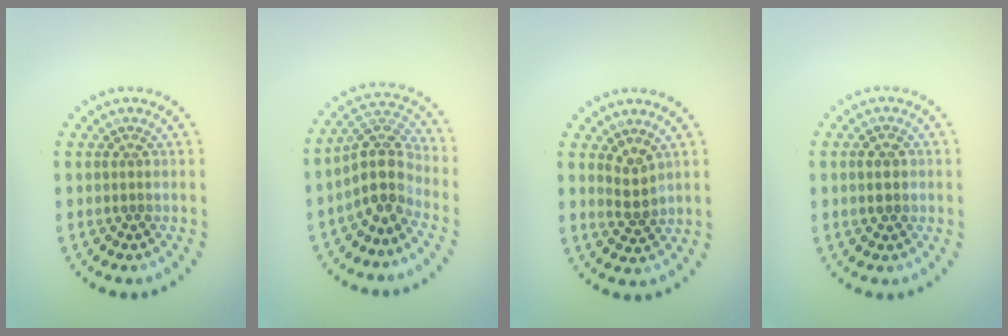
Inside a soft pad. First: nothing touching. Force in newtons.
{"total": 4.2, "press": 3.2, "slide": 2.7}
{"total": 1.9, "press": 1.6, "slide": 1.0}
{"total": 2.1, "press": 2.1, "slide": 0.2}